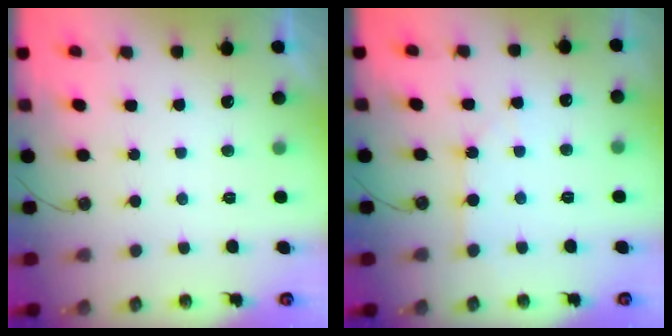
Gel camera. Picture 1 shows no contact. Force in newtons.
{"total": 3.3, "press": 3.3, "slide": 0.3}